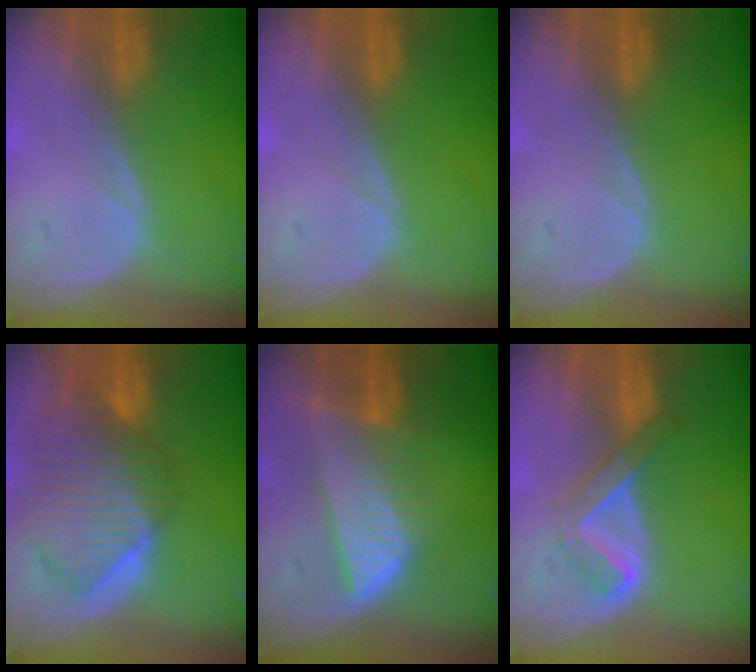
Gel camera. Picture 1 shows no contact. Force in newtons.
{"total": 0.0}
{"total": 0.0}
{"total": 10.5, "press": 9.1, "slide": 5.2}
{"total": 7.9, "press": 7.0, "slide": 3.7}
{"total": 5.4, "press": 4.7, "slide": 2.7}